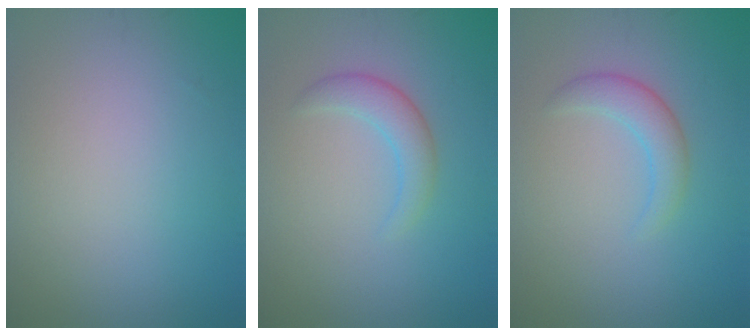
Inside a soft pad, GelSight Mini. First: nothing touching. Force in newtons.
{"total": 2.5, "press": 2.5, "slide": 0.1}
{"total": 2.5, "press": 2.5, "slide": 0.1}